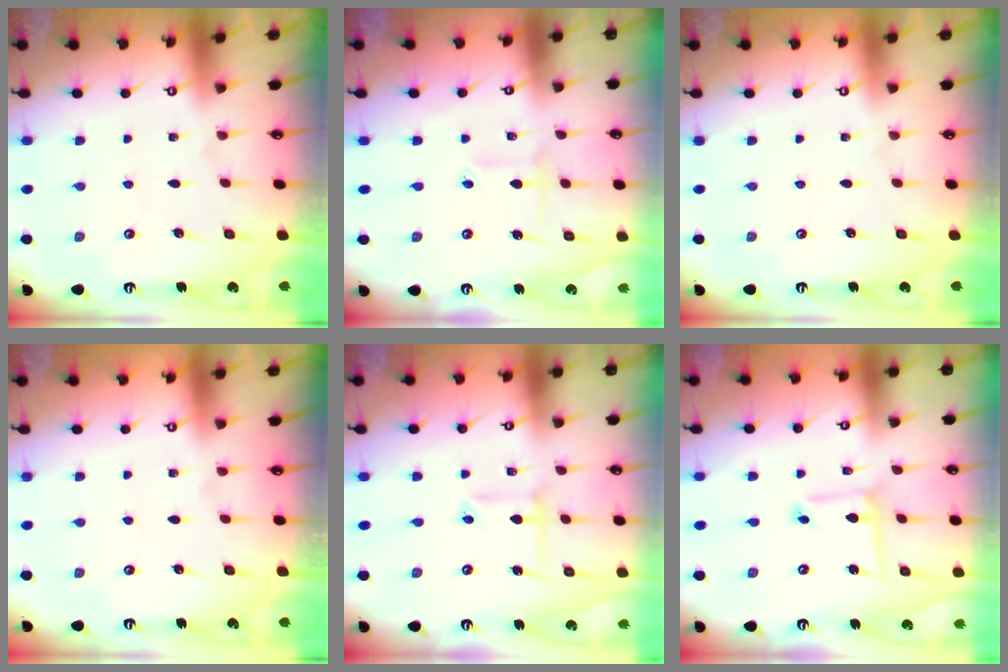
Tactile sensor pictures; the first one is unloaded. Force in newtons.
{"total": 2.5, "press": 2.3, "slide": 0.8}
{"total": 0.0}
{"total": 0.0}
{"total": 4.0, "press": 4.0, "slide": 0.4}
{"total": 6.6, "press": 6.6, "slide": 0.5}